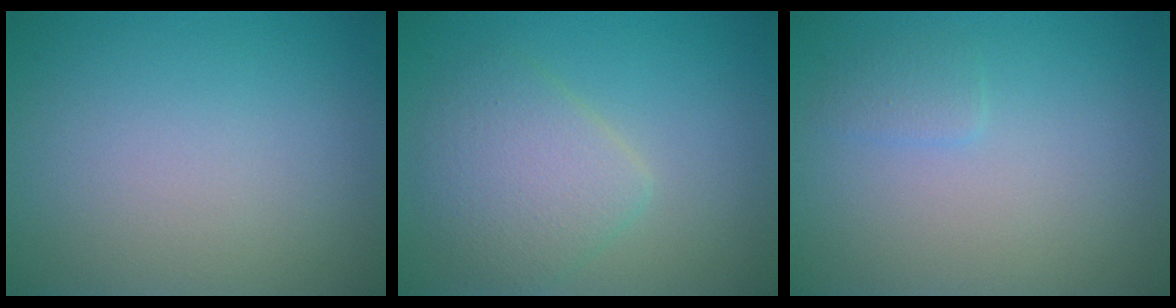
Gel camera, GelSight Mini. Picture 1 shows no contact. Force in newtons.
{"total": 4.0, "press": 3.9, "slide": 0.3}
{"total": 1.0, "press": 1.0, "slide": 0.0}